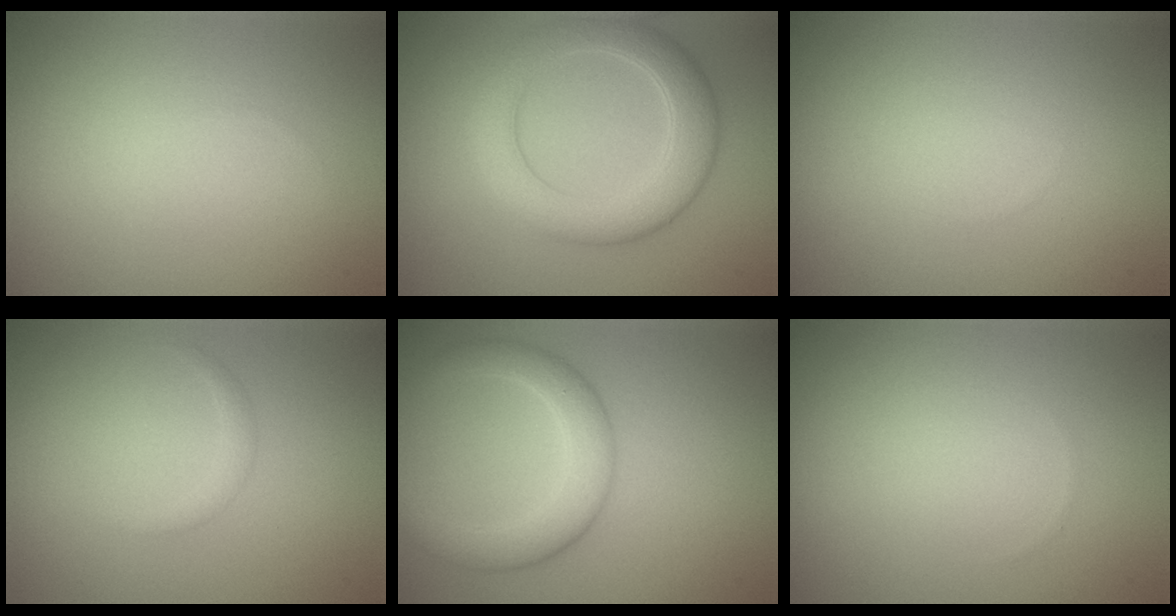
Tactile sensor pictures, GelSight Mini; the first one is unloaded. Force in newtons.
{"total": 5.2, "press": 5.2, "slide": 0.3}
{"total": 0.0}
{"total": 0.9, "press": 0.9, "slide": 0.0}
{"total": 4.2, "press": 4.2, "slide": 0.3}
{"total": 0.0}